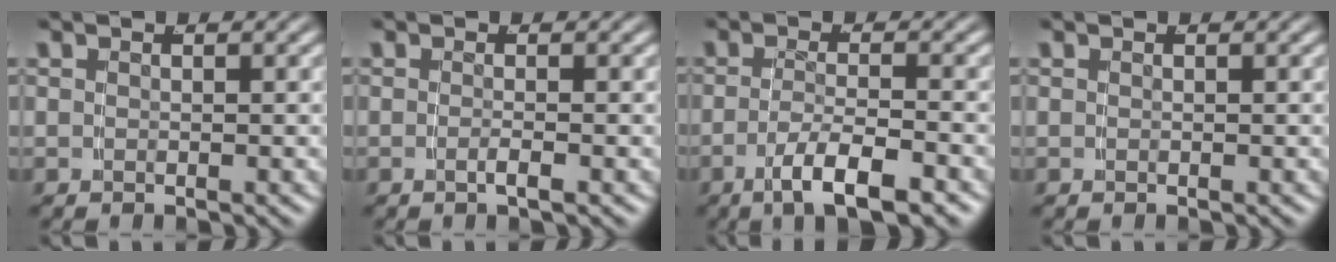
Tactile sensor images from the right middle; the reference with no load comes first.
{"total": 1.1, "force": [-0.7, -0.5, 0.6], "torque": [-0.014, -0.003, -0.010]}
{"total": 4.9, "force": [-2.9, 0.5, 3.8], "torque": [-0.062, -0.017, -0.037]}
{"total": 0.0}